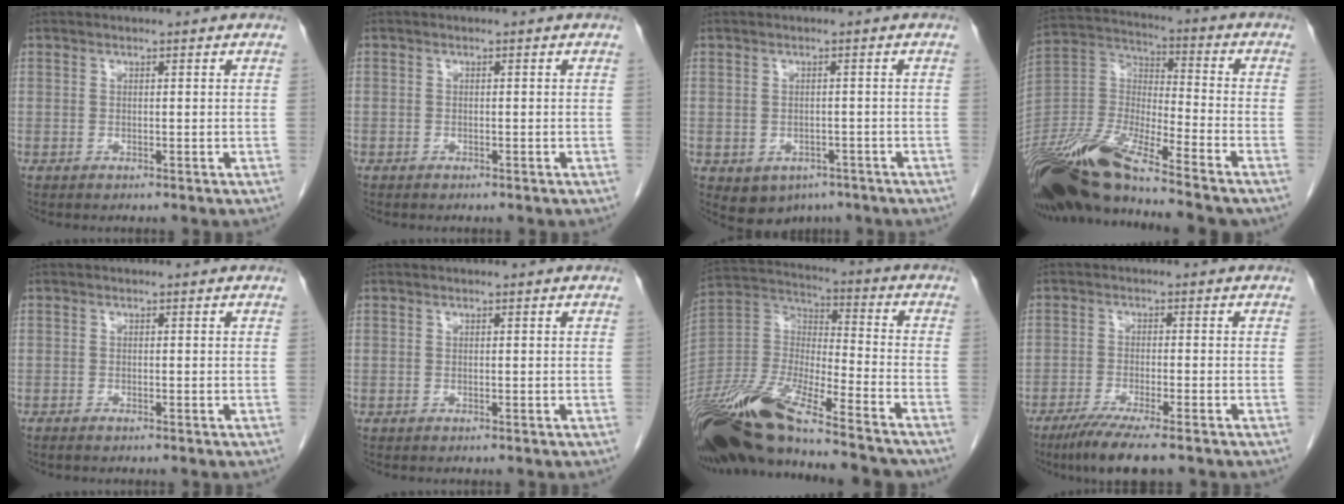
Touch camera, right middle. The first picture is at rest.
{"total": 0.7, "force": [-0.6, 0.5, 0.1], "torque": [-0.004, 0.002, -0.010]}
{"total": 5.3, "force": [-2.9, 4.0, 1.8], "torque": [-0.021, 0.002, -0.031]}
{"total": 19.9, "force": [-15.8, 2.1, 11.9], "torque": [-0.276, -0.028, -0.302]}
{"total": 0.8, "force": [-0.7, 0.1, 0.5], "torque": [-0.014, -0.003, -0.011]}
{"total": 0.0}
{"total": 24.1, "force": [-19.0, 3.4, 14.4], "torque": [-0.311, -0.029, -0.347]}
{"total": 7.4, "force": [-5.5, 0.2, 5.0], "torque": [-0.081, -0.018, -0.088]}